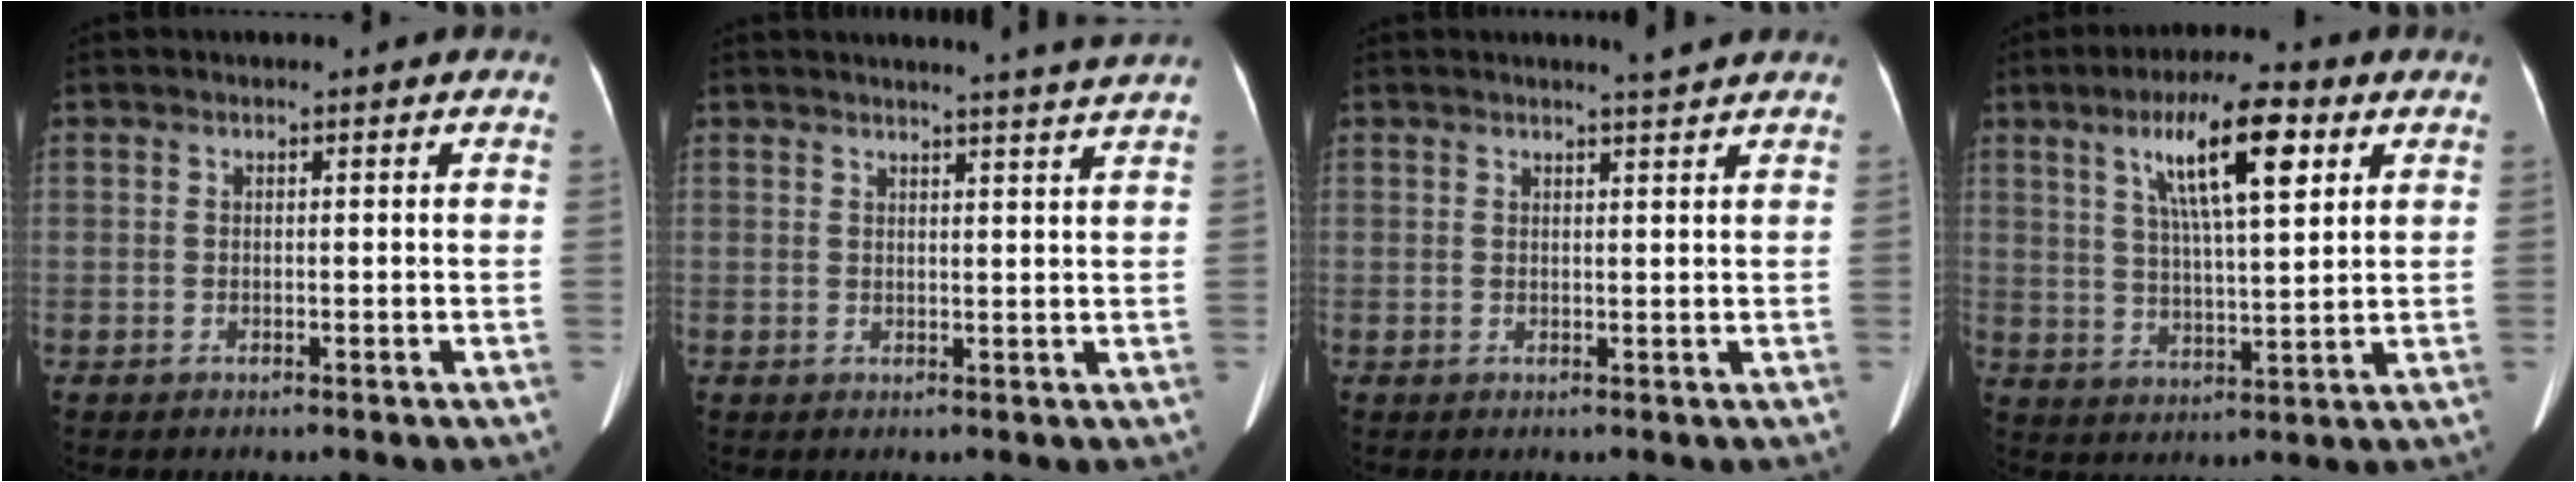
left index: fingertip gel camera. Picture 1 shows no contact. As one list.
[{"total": 6.2, "force": [5.7, -1.7, 1.9], "torque": [-0.025, -0.016, 0.056]}, {"total": 2.2, "force": [2.0, -0.6, 0.6], "torque": [-0.013, -0.008, 0.028]}, {"total": 11.9, "force": [5.4, 2.2, 10.4], "torque": [-0.181, 0.015, 0.092]}]